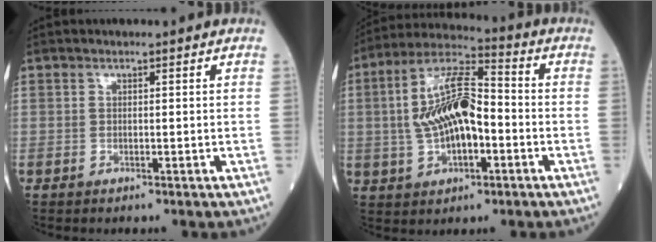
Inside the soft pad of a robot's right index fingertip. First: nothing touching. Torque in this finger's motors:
{"motor_torque": [1.40, 0.73, 0.39, 0.21]}